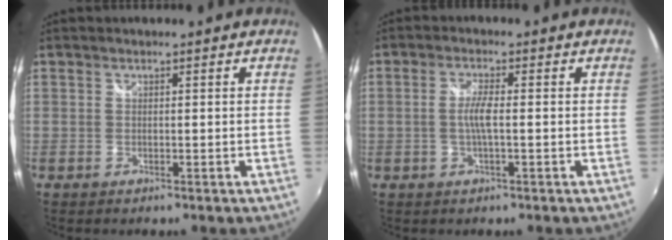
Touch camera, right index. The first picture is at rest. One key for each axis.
{"total": 3.5, "fx": -0.5, "fy": 0.2, "fz": 3.4, "tx": -0.068, "ty": -0.001, "tz": -0.008}